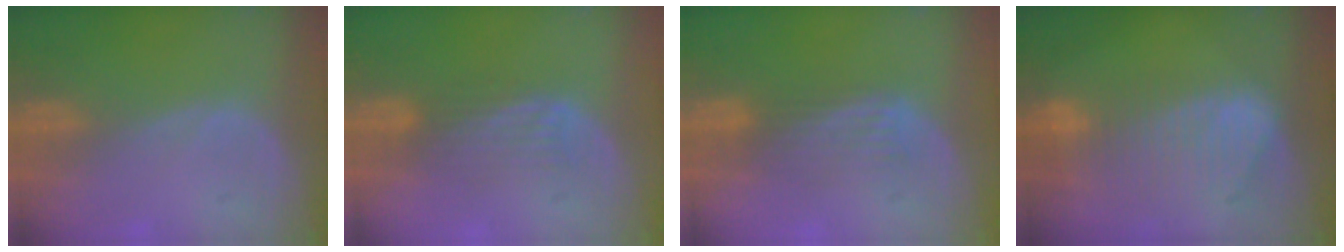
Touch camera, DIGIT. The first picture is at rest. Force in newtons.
{"total": 4.3, "press": 3.6, "slide": 2.3}
{"total": 4.4, "press": 3.7, "slide": 2.3}
{"total": 9.1, "press": 8.1, "slide": 4.3}